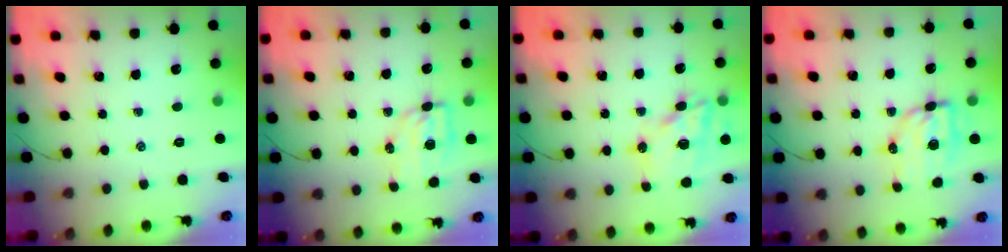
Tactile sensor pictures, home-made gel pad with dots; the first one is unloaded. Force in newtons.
{"total": 6.1, "press": 6.0, "slide": 1.0}
{"total": 16.4, "press": 16.0, "slide": 3.8}
{"total": 8.1, "press": 8.0, "slide": 1.6}